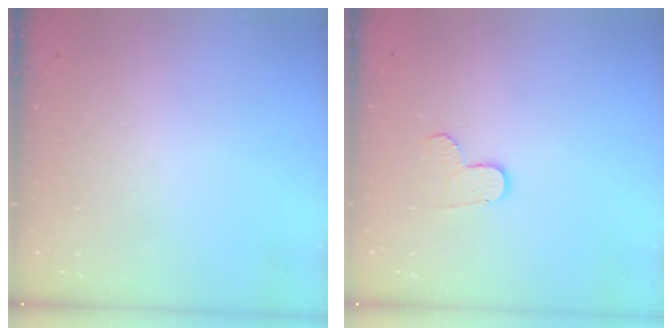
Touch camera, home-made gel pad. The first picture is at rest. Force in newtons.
{"total": 6.6, "press": 6.6, "slide": 0.6}